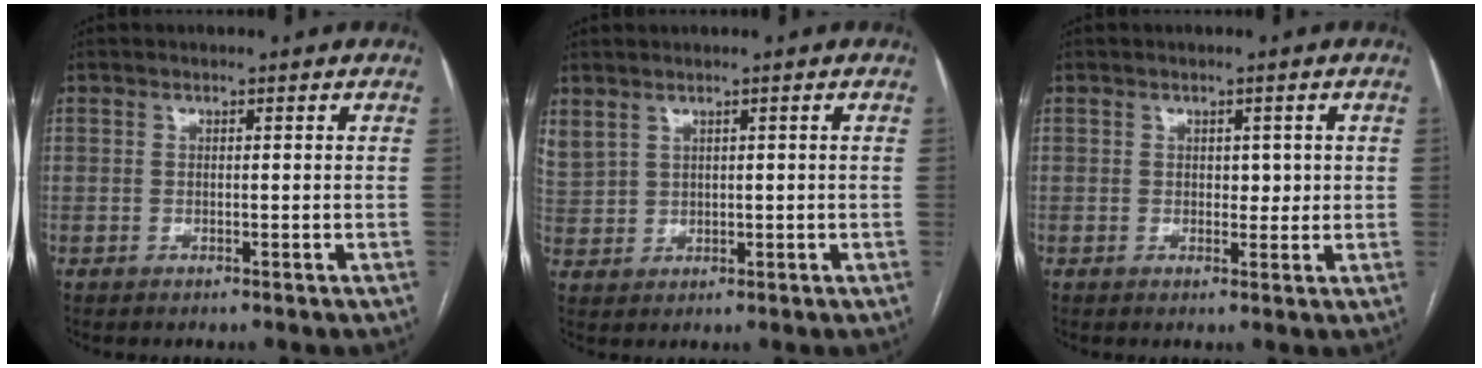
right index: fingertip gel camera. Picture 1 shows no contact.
{"total": 5.0, "force": [3.0, 3.2, 2.4], "torque": [-0.071, 0.012, 0.077]}
{"total": 2.1, "force": [0.4, 1.4, 1.5], "torque": [-0.015, 0.002, 0.006]}